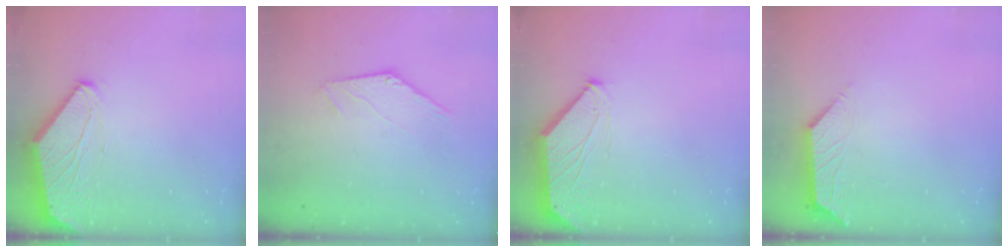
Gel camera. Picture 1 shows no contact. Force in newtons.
{"total": 0.0}
{"total": 0.0}
{"total": 1.9, "press": 1.8, "slide": 0.5}